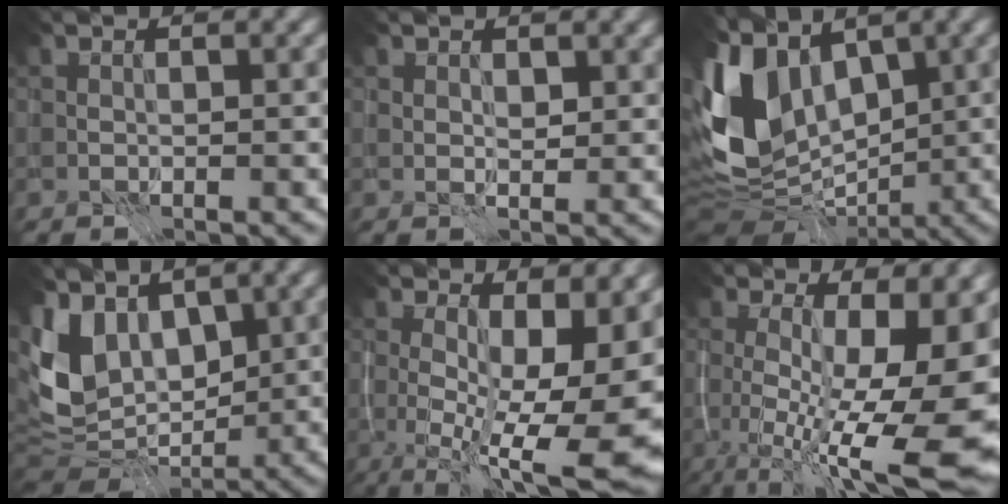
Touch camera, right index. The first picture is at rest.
{"total": 1.0, "force": [0.5, 0.7, 0.5], "torque": [-0.005, -0.004, 0.018]}
{"total": 10.6, "force": [1.5, 7.5, 7.3], "torque": [-0.167, -0.003, 0.023]}
{"total": 8.6, "force": [2.4, 6.0, 5.7], "torque": [-0.129, -0.006, 0.044]}
{"total": 15.5, "force": [-1.3, 5.2, 14.6], "torque": [-0.189, -0.018, 0.007]}
{"total": 16.6, "force": [-3.2, 5.3, 15.4], "torque": [-0.210, -0.020, -0.030]}